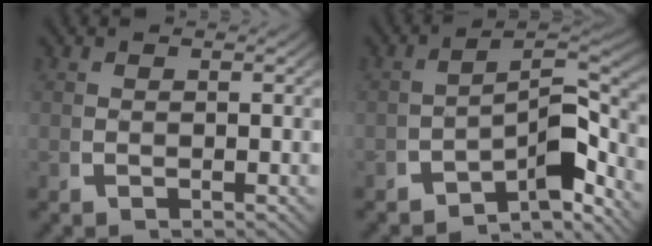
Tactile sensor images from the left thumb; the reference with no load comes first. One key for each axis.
{"total": 8.2, "fx": -2.7, "fy": 4.3, "fz": 6.4, "tx": -0.089, "ty": -0.025, "tz": -0.037}